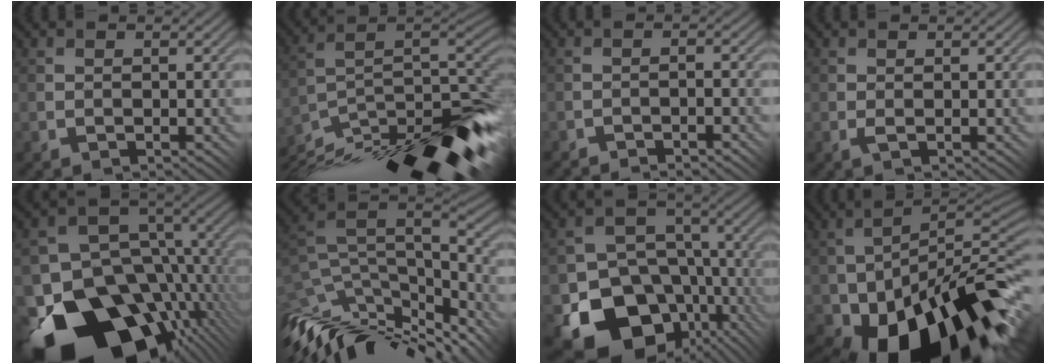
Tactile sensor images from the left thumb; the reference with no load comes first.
{"total": 15.3, "force": [-11.4, 3.5, 9.6], "torque": [-0.170, 0.000, -0.190]}
{"total": 2.8, "force": [-2.7, 0.1, 0.8], "torque": [-0.009, 0.011, -0.047]}
{"total": 0.8, "force": [-0.2, -0.1, 0.7], "torque": [-0.015, 0.003, -0.006]}
{"total": 18.6, "force": [-8.1, 11.9, 11.8], "torque": [-0.255, -0.033, -0.118]}
{"total": 12.4, "force": [-7.5, 4.4, 8.9], "torque": [-0.207, -0.009, -0.124]}
{"total": 16.7, "force": [-7.4, 12.8, 7.8], "torque": [-0.150, -0.028, -0.108]}
{"total": 18.3, "force": [-8.4, 8.8, 13.6], "torque": [-0.216, -0.026, -0.123]}